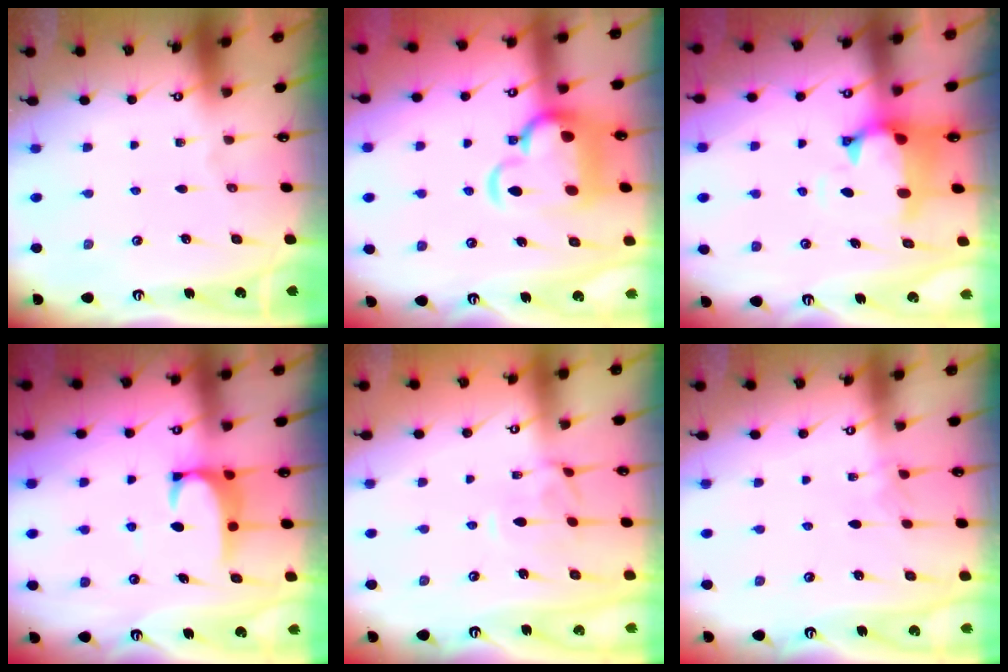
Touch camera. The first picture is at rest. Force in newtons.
{"total": 8.6, "press": 8.4, "slide": 2.0}
{"total": 1.2, "press": 0.1, "slide": 1.2}
{"total": 3.2, "press": 3.2, "slide": 0.6}
{"total": 0.7, "press": 0.4, "slide": 0.6}
{"total": 1.1, "press": 1.0, "slide": 0.4}